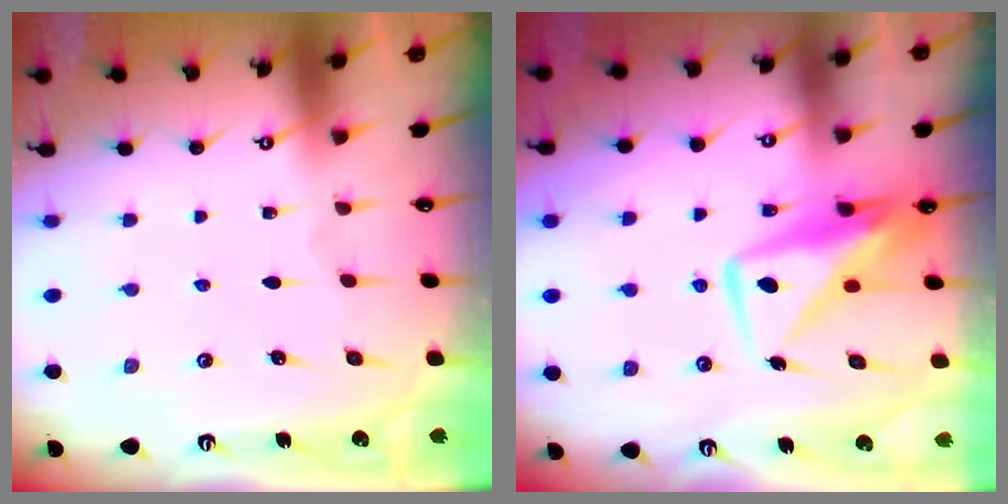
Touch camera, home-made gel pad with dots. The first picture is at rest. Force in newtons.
{"total": 10.2, "press": 10.2, "slide": 1.1}